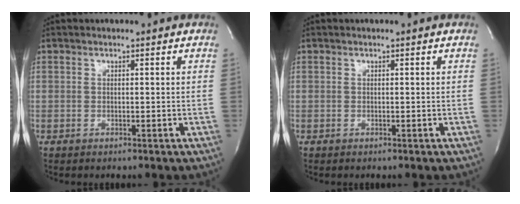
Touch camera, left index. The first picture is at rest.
{"total": 0.0}